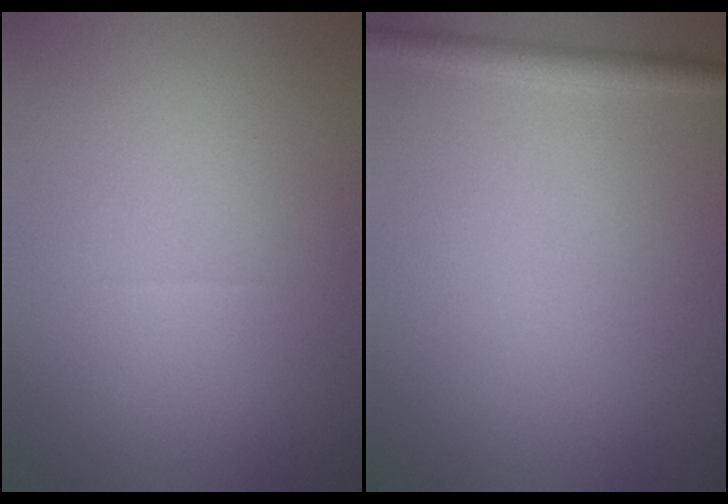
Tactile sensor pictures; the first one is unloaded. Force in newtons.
{"total": 1.5, "press": 1.5, "slide": 0.1}